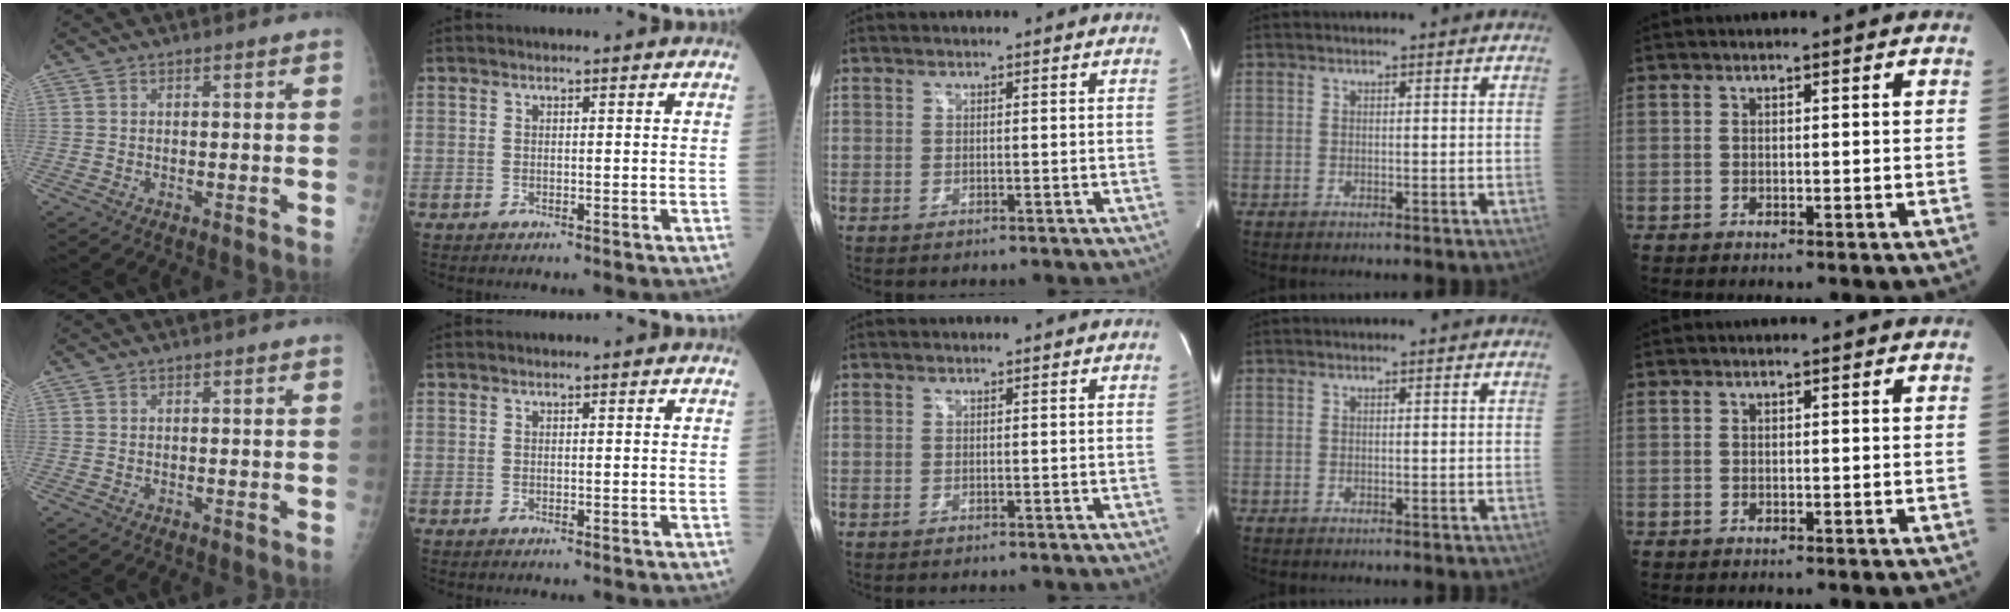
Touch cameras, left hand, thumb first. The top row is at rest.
{}